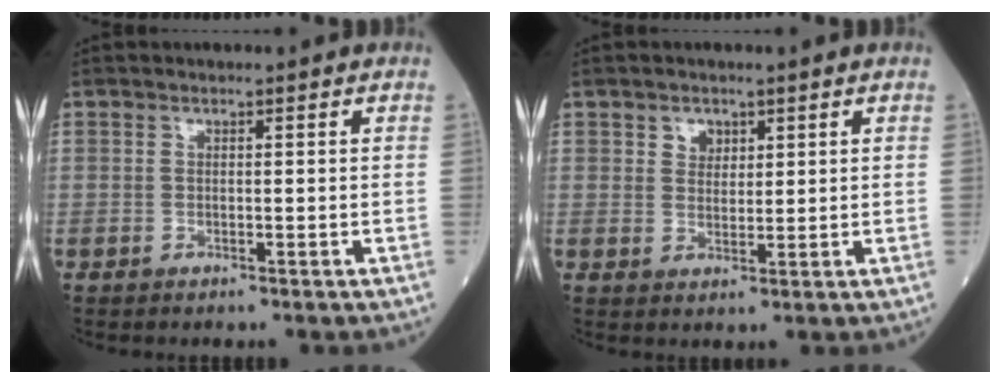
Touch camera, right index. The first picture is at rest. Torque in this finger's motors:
{"motor_torque": [0.01, 0.01, 0.00, 0.00]}